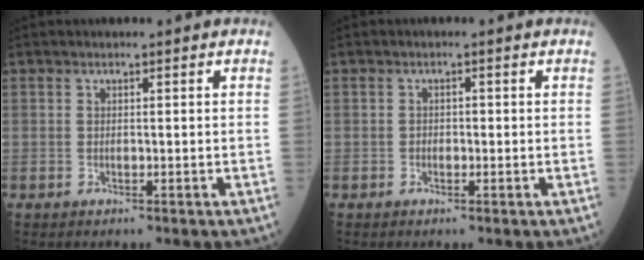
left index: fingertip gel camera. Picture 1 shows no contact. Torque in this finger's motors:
{"motor_torque": [-0.13, 0.23, 0.01, -0.01]}